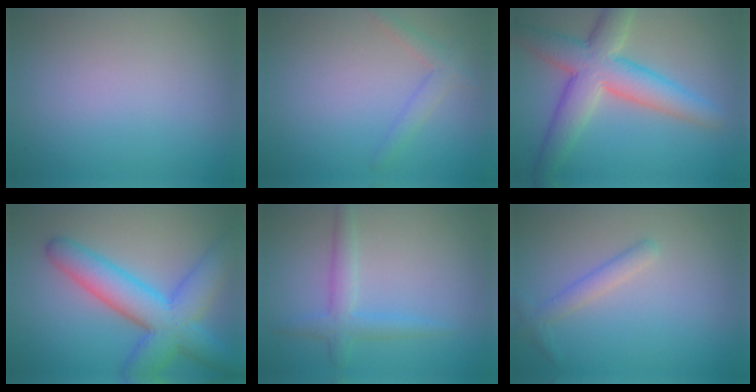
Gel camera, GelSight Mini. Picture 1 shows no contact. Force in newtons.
{"total": 1.8, "press": 1.8, "slide": 0.1}
{"total": 7.3, "press": 7.3, "slide": 0.4}
{"total": 7.9, "press": 7.9, "slide": 0.3}
{"total": 2.5, "press": 2.5, "slide": 0.1}
{"total": 1.7, "press": 1.7, "slide": 0.1}